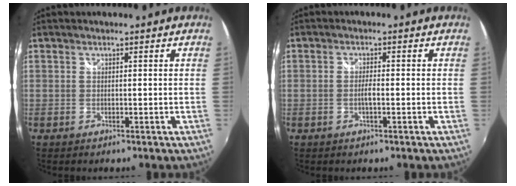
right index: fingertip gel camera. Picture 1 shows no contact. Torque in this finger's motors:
{"motor_torque": [0.57, -0.09, 0.13, 0.04]}